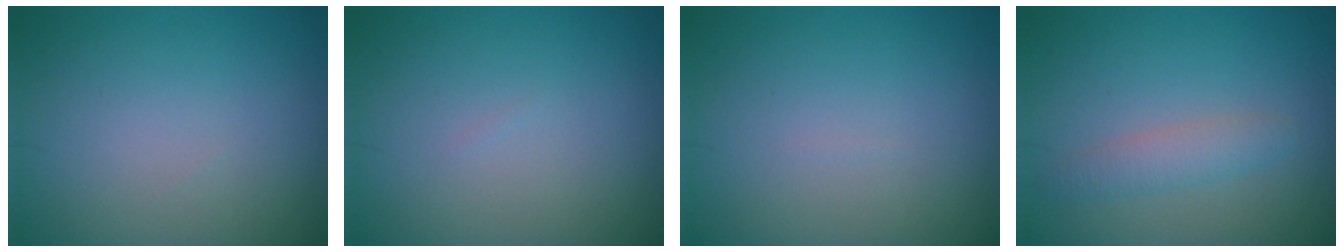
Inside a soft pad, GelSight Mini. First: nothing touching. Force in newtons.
{"total": 0.0}
{"total": 0.0}
{"total": 2.1, "press": 2.1, "slide": 0.1}